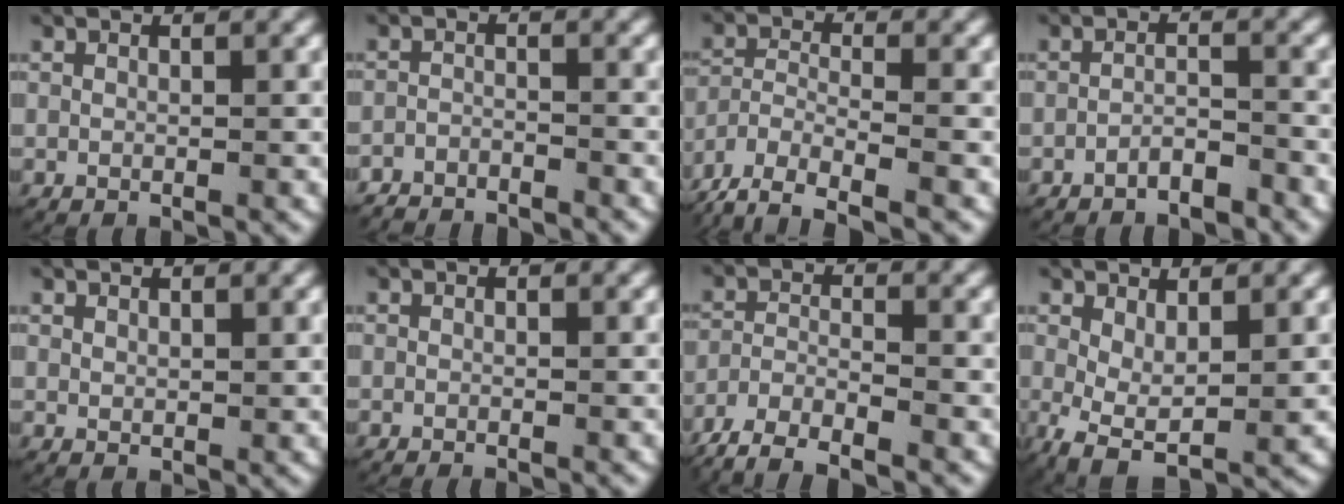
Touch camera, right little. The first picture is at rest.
{"total": 4.0, "force": [-3.9, 1.1, 0.2], "torque": [-0.002, -0.012, -0.068]}
{"total": 6.7, "force": [-4.3, 3.7, 3.5], "torque": [-0.078, -0.024, -0.064]}
{"total": 2.6, "force": [-2.4, 0.6, 0.7], "torque": [-0.008, -0.005, -0.045]}
{"total": 0.9, "force": [0.7, 0.3, 0.4], "torque": [-0.003, -0.004, 0.019]}
{"total": 0.7, "force": [-0.6, 0.0, 0.2], "torque": [-0.002, -0.001, -0.011]}
{"total": 6.7, "force": [-5.4, 2.9, 2.8], "torque": [-0.051, -0.017, -0.084]}
{"total": 4.2, "force": [-1.4, 2.3, 3.2], "torque": [-0.070, -0.031, -0.007]}